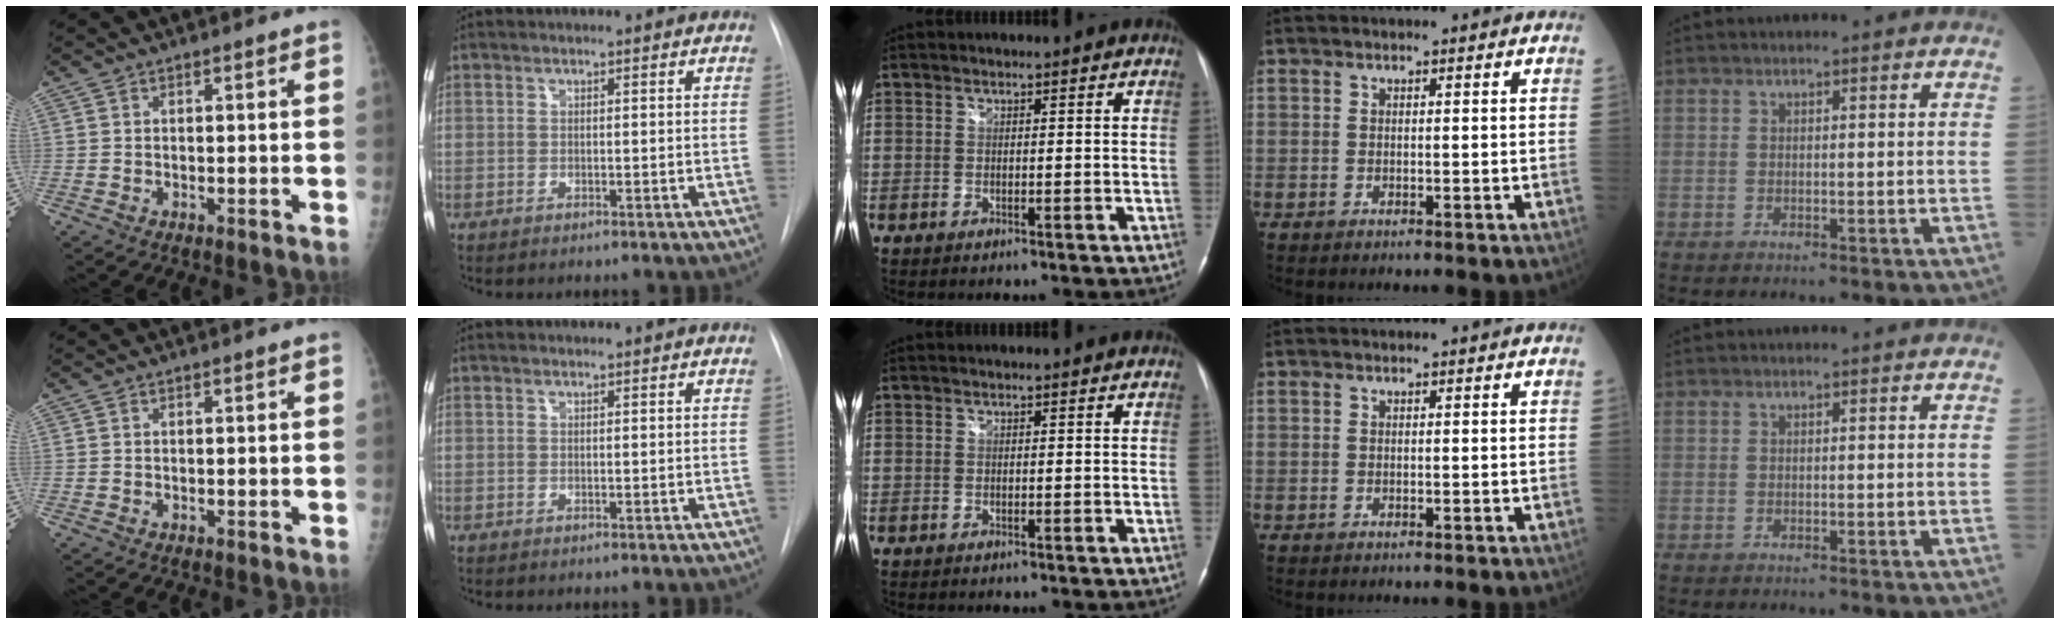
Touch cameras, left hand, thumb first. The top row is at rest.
{}